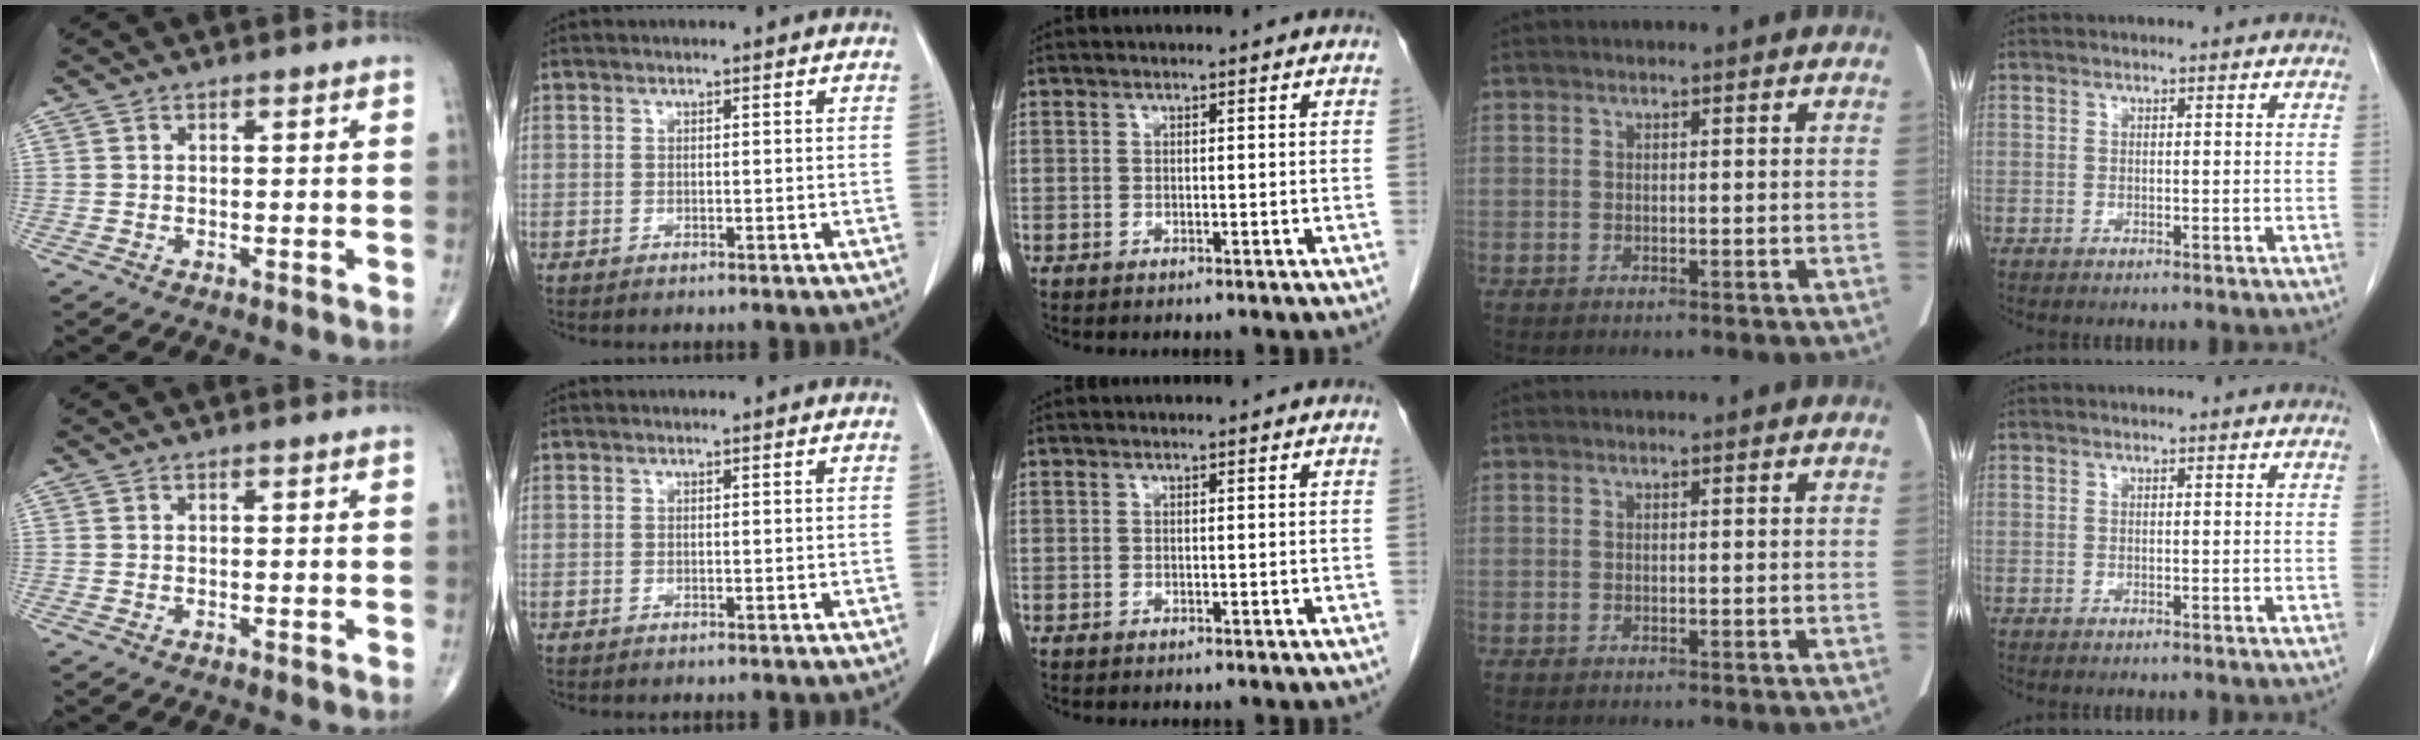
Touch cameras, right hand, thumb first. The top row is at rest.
{}